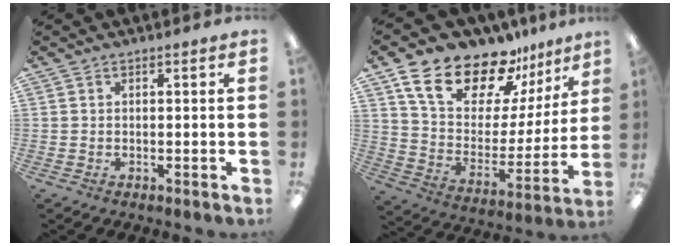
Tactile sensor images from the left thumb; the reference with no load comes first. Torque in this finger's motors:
{"motor_torque": [0.23, 0.72, 1.22, -1.55, 0.11]}